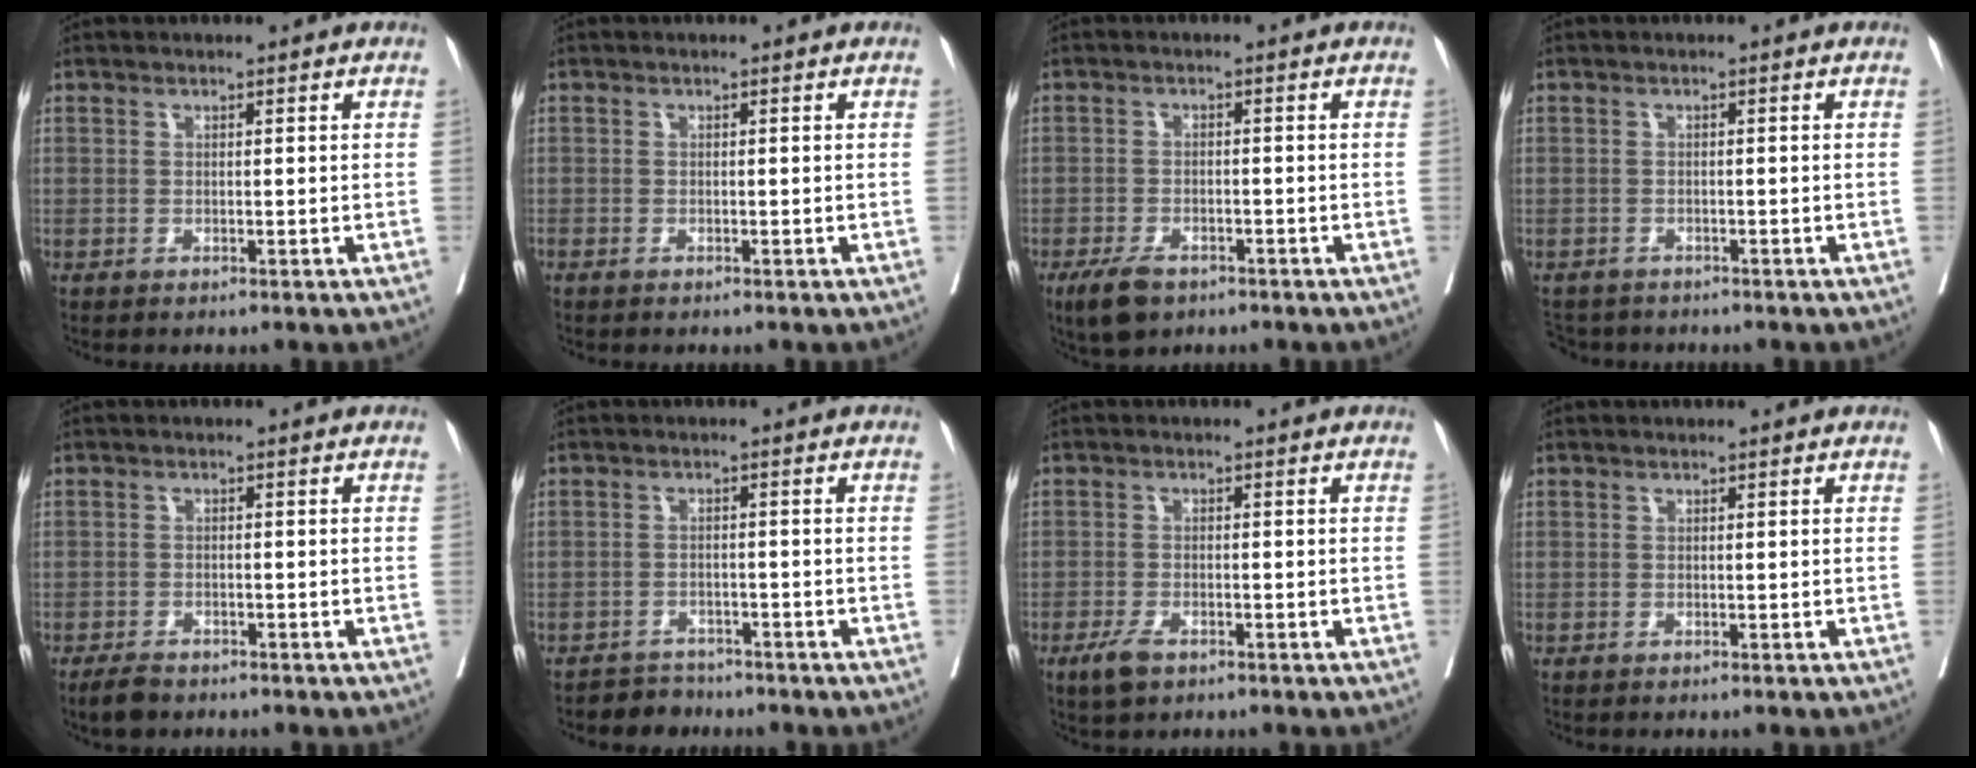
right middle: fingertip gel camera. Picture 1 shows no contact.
{"total": 0.0}
{"total": 4.9, "force": [-3.3, 2.3, 2.7], "torque": [-0.054, -0.005, -0.052]}
{"total": 4.2, "force": [-3.8, 1.6, 0.3], "torque": [0.001, -0.007, -0.062]}
{"total": 2.9, "force": [-2.3, 1.1, 1.2], "torque": [-0.024, -0.002, -0.039]}
{"total": 3.0, "force": [-2.6, 1.1, -0.9], "torque": [0.016, -0.001, -0.046]}
{"total": 3.1, "force": [-2.0, 1.2, 2.1], "torque": [-0.044, -0.003, -0.032]}
{"total": 0.0}